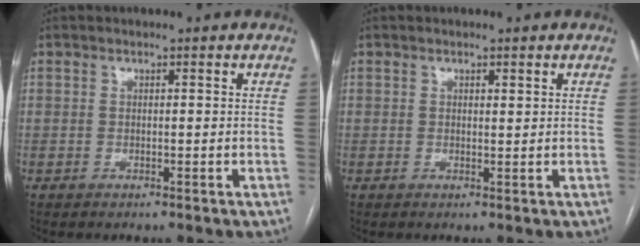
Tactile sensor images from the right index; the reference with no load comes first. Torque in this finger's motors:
{"motor_torque": [-0.06, 0.23, -0.02, -0.01]}